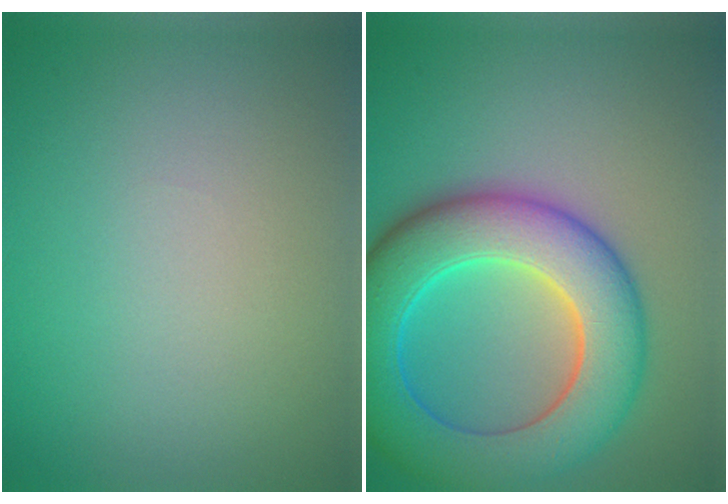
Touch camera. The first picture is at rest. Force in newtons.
{"total": 10.8, "press": 10.8, "slide": 0.3}